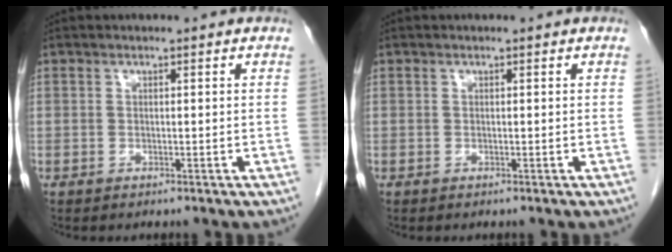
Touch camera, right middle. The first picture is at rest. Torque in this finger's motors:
{"motor_torque": [0.01, -0.03, 0.00, 0.00]}